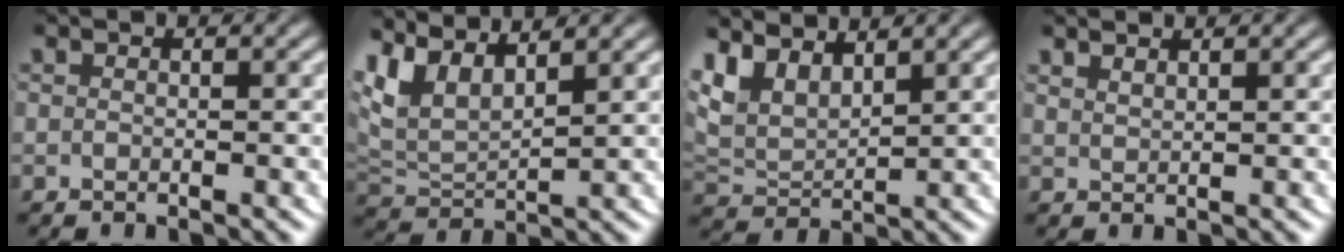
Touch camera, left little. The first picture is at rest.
{"total": 7.3, "force": [2.5, 5.3, 4.3], "torque": [-0.127, -0.008, 0.047]}
{"total": 7.1, "force": [2.3, 5.7, 3.5], "torque": [-0.108, -0.015, 0.040]}
{"total": 1.7, "force": [1.6, -0.2, 0.2], "torque": [-0.002, -0.004, 0.037]}